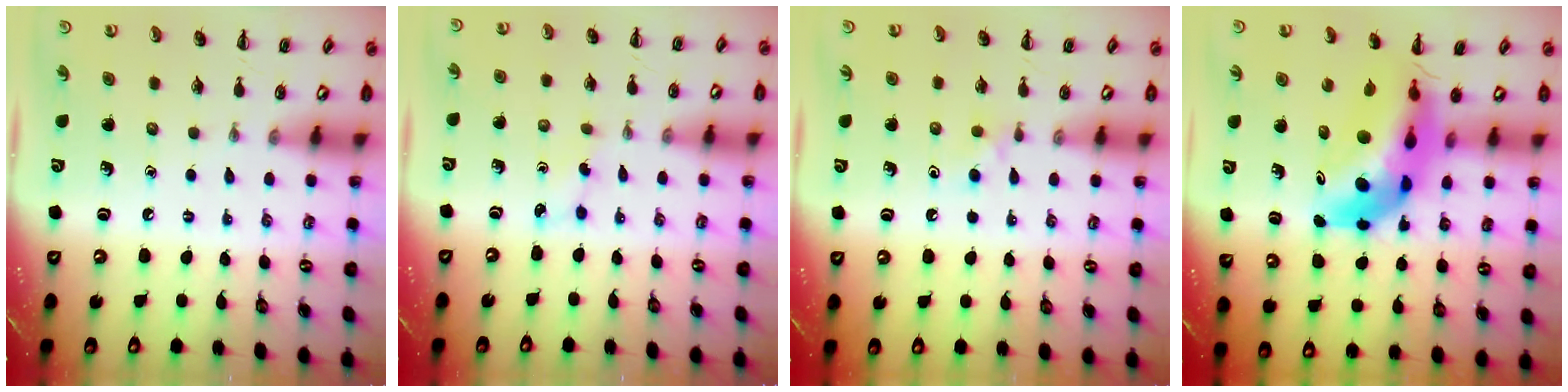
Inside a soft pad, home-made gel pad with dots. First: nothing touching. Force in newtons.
{"total": 2.6, "press": 2.5, "slide": 0.8}
{"total": 2.8, "press": 2.6, "slide": 1.2}
{"total": 10.8, "press": 10.3, "slide": 3.3}